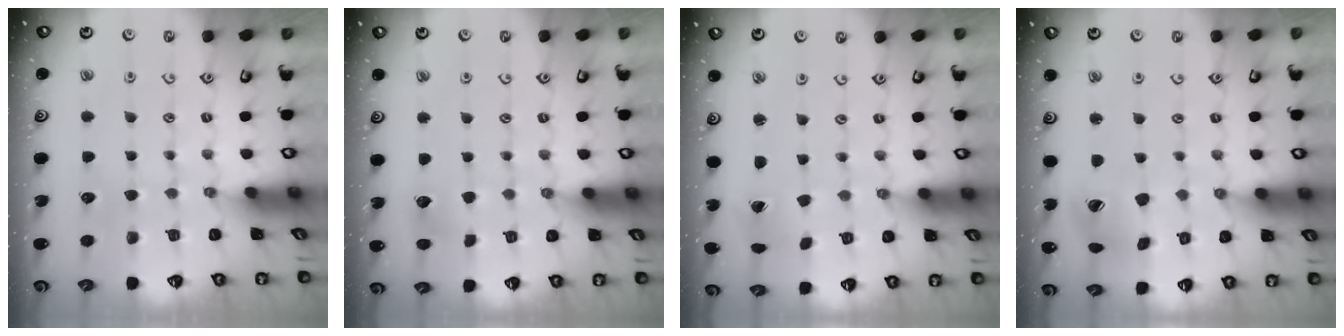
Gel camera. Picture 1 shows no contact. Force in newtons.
{"total": 4.4, "press": 4.3, "slide": 0.6}
{"total": 1.1, "press": 1.0, "slide": 0.4}
{"total": 8.9, "press": 8.8, "slide": 1.1}